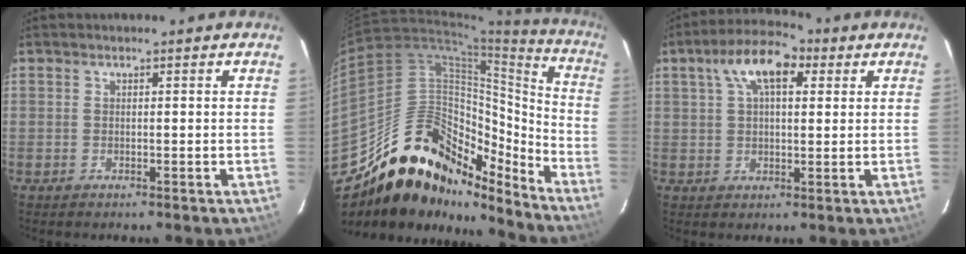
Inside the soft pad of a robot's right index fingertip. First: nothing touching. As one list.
[{"total": 23.8, "force": [-18.3, 11.0, 10.7], "torque": [-0.187, 0.044, -0.290]}, {"total": 9.7, "force": [3.9, 4.7, 7.5], "torque": [-0.137, 0.032, 0.065]}]